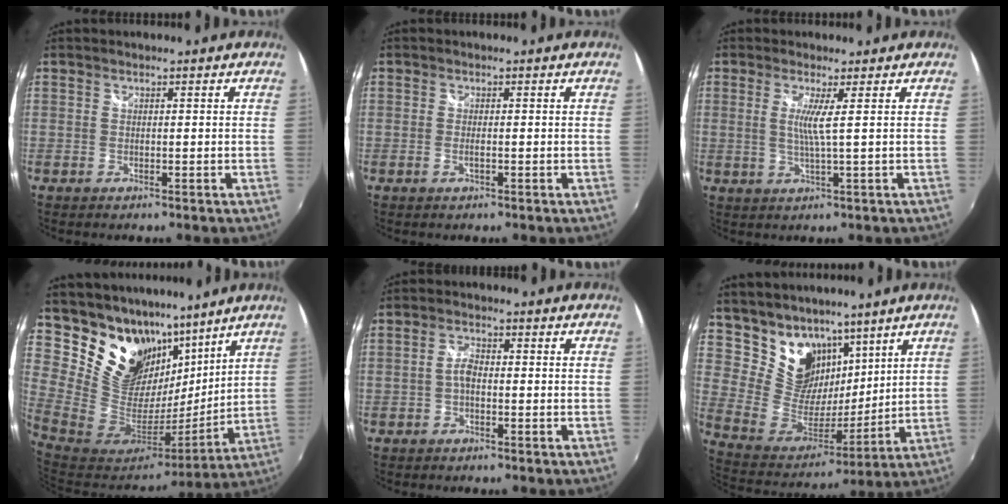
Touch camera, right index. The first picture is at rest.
{"total": 1.4, "force": [-0.4, 0.3, 1.3], "torque": [-0.026, -0.001, -0.009]}
{"total": 3.7, "force": [0.7, -0.9, 3.5], "torque": [-0.065, -0.007, 0.012]}
{"total": 20.0, "force": [14.6, 11.5, 7.3], "torque": [-0.174, -0.017, 0.281]}
{"total": 2.5, "force": [-0.8, 1.2, 2.0], "torque": [-0.044, 0.008, -0.015]}
{"total": 14.7, "force": [9.8, 9.6, 5.1], "torque": [-0.112, 0.008, 0.197]}